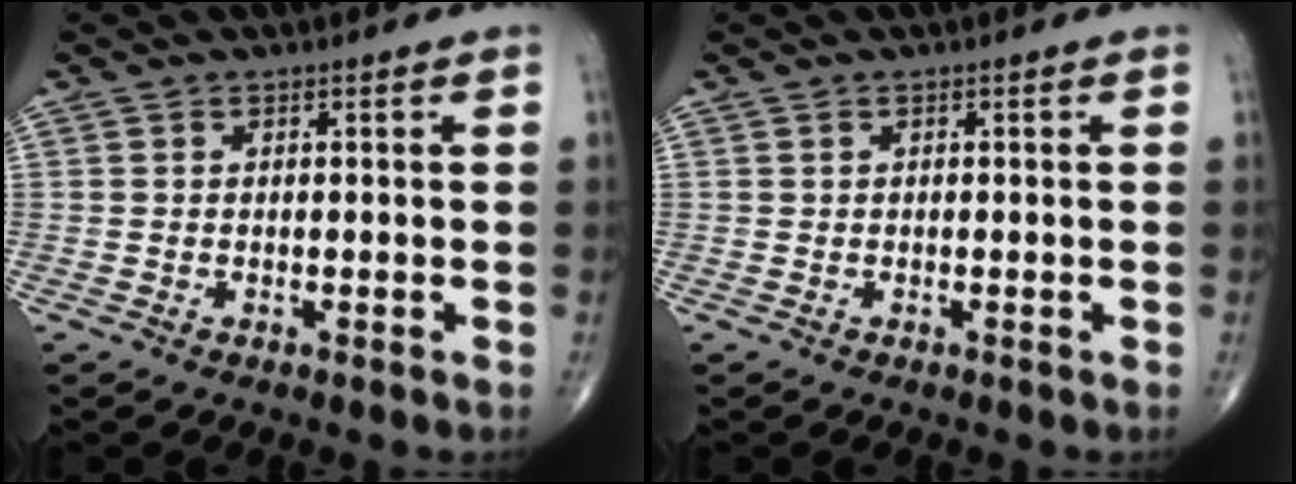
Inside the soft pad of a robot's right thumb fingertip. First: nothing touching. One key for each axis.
{"total": 0.0}